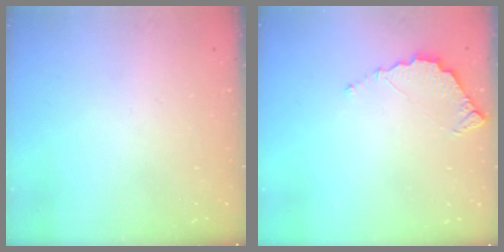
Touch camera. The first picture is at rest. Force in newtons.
{"total": 5.0, "press": 5.0, "slide": 0.2}